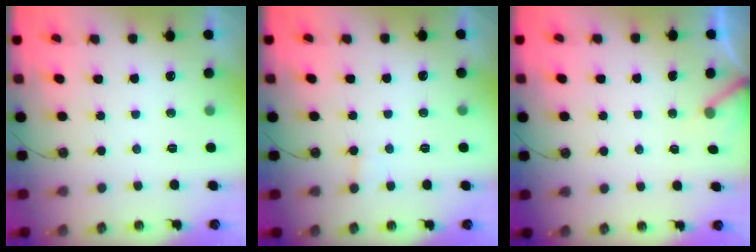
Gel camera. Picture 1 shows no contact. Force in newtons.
{"total": 4.7, "press": 4.6, "slide": 0.4}
{"total": 3.0, "press": 3.0, "slide": 0.3}